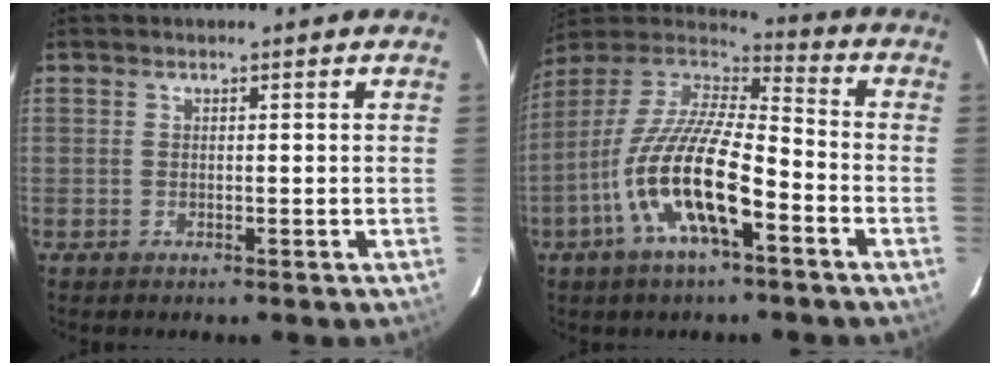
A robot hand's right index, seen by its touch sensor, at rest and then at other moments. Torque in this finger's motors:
{"motor_torque": [1.76, -0.38, 1.05, 0.21]}